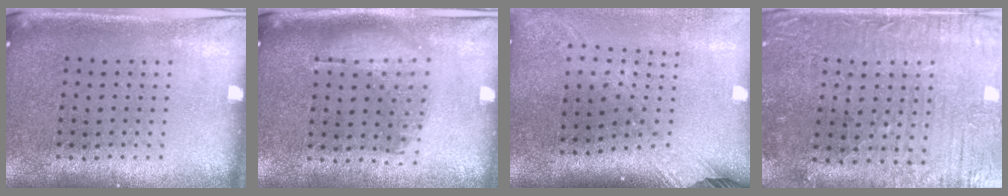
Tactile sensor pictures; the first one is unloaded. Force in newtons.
{"total": 1.0, "press": 0.9, "slide": 0.4}
{"total": 2.4, "press": 1.7, "slide": 1.6}
{"total": 1.3, "press": 1.3, "slide": 0.4}